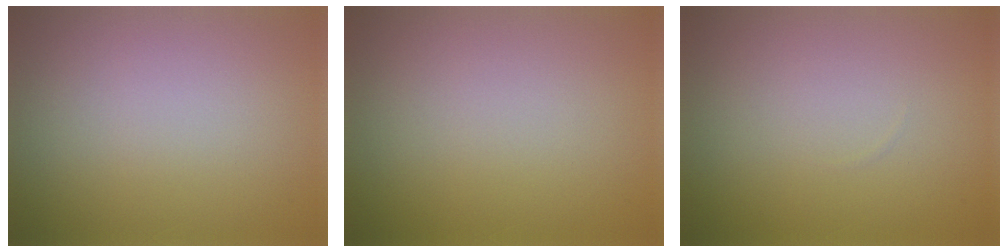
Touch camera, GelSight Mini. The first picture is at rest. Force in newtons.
{"total": 0.0}
{"total": 0.0}